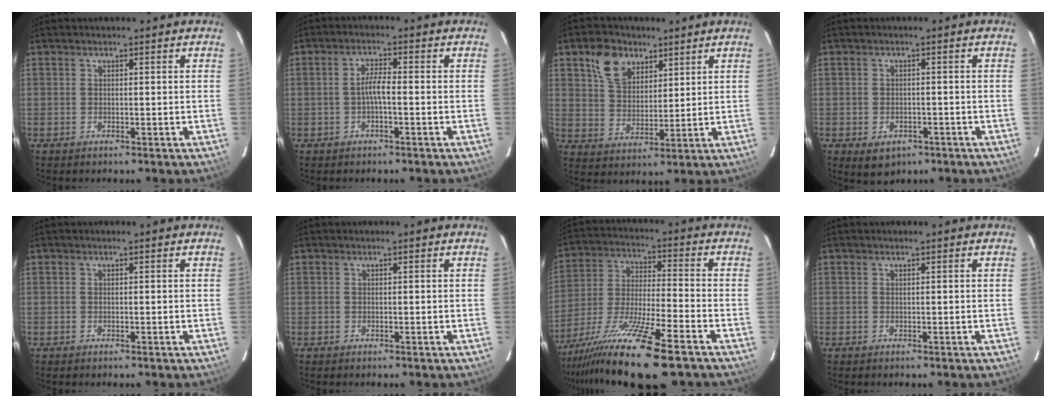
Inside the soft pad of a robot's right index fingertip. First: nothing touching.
{"total": 2.8, "force": [-0.9, 0.4, 2.6], "torque": [-0.052, 0.005, -0.015]}
{"total": 9.2, "force": [5.2, 6.0, 4.6], "torque": [-0.090, 0.023, 0.099]}
{"total": 5.0, "force": [-2.6, 3.6, 2.3], "torque": [-0.045, -0.006, -0.025]}
{"total": 0.0}
{"total": 0.0}
{"total": 18.3, "force": [-13.6, 1.2, 12.3], "torque": [-0.250, -0.045, -0.243]}
{"total": 0.0}